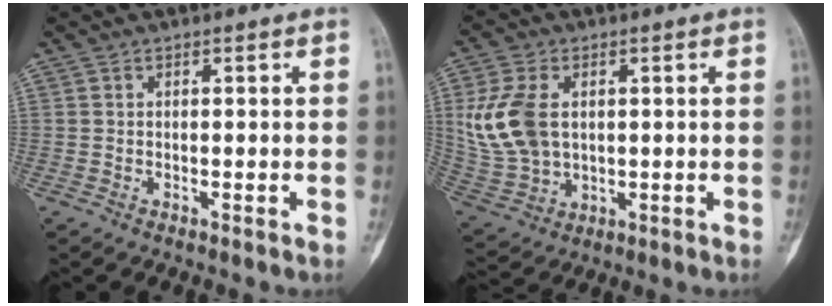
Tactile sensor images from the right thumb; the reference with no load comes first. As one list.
[{"total": 12.7, "force": [2.1, 8.5, 9.2], "torque": [-0.191, -0.002, 0.051]}]